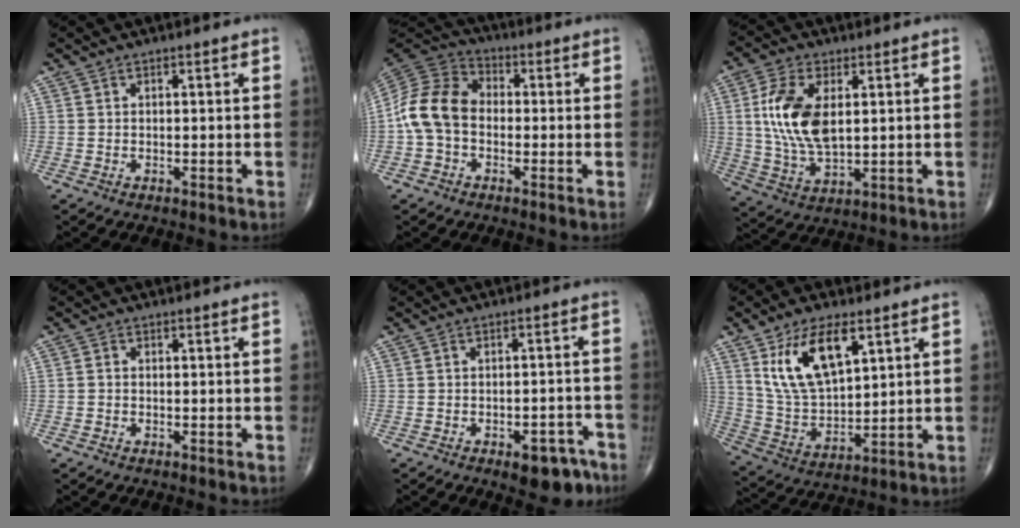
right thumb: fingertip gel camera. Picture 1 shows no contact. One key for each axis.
{"total": 12.2, "fx": -1.5, "fy": 9.0, "fz": 8.1, "tx": -0.152, "ty": 0.036, "tz": -0.041}
{"total": 13.4, "fx": 2.5, "fy": 7.0, "fz": 11.2, "tx": -0.224, "ty": -0.010, "tz": 0.053}
{"total": 0.8, "fx": -0.2, "fy": 0.6, "fz": 0.4, "tx": -0.005, "ty": 0.001, "tz": -0.007}
{"total": 7.2, "fx": -4.5, "fy": 3.6, "fz": 4.3, "tx": -0.032, "ty": 0.036, "tz": -0.053}
{"total": 14.6, "fx": 6.8, "fy": 6.8, "fz": 11.0, "tx": -0.191, "ty": -0.027, "tz": 0.141}